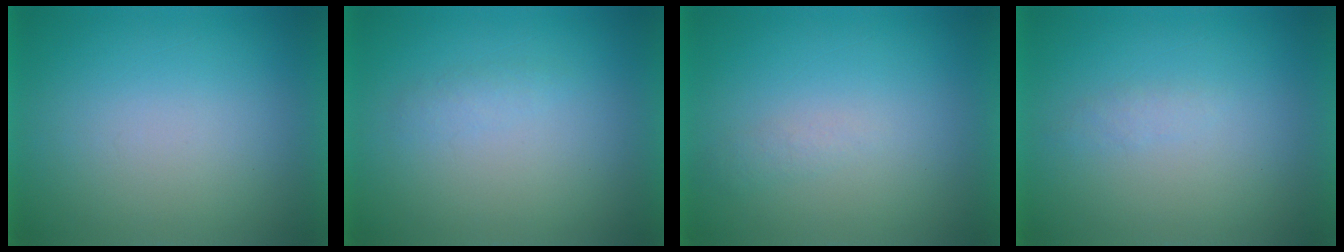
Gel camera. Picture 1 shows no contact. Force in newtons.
{"total": 1.1}
{"total": 1.2}
{"total": 1.2}